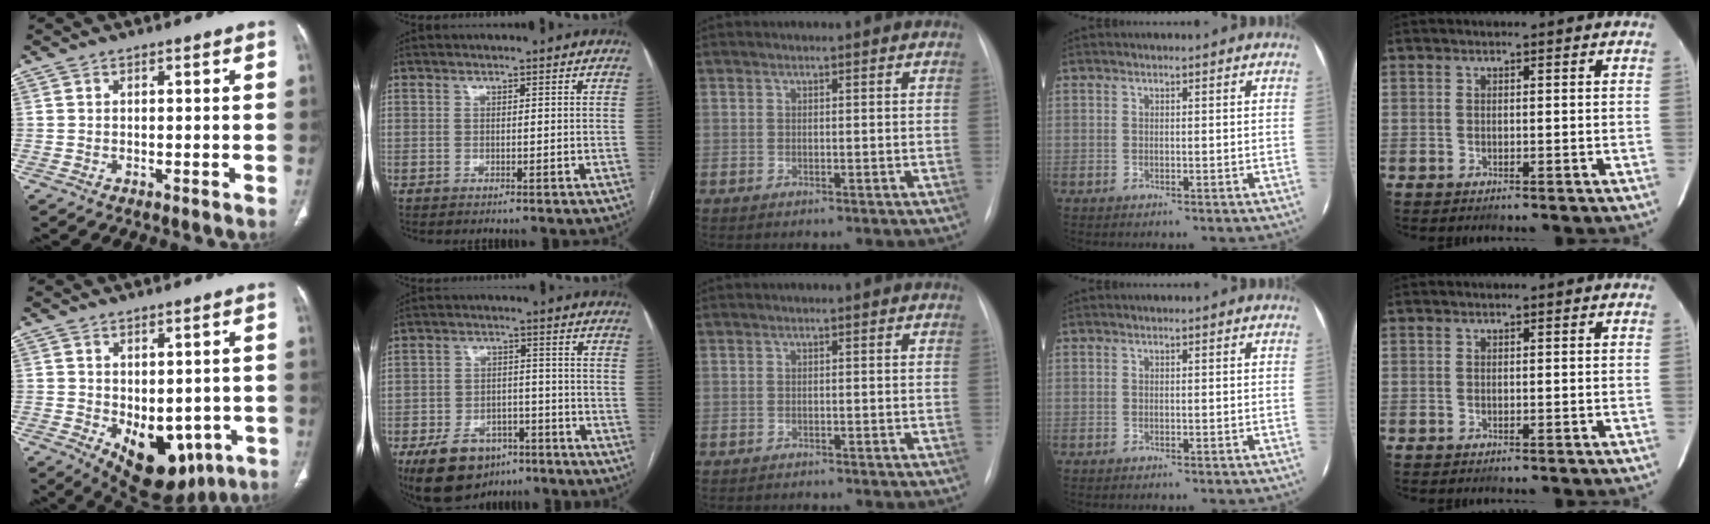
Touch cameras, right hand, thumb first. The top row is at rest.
{"thumb": {"total": 13.3, "force": [-4.0, 8.2, 9.7], "torque": [-0.104, -0.005, -0.032]}, "index": {"total": 11.1, "force": [-7.2, 6.6, 5.3], "torque": [-0.092, 0.006, -0.110]}, "middle": {"total": 1.3, "force": [-1.2, 0.4, 0.3], "torque": [-0.005, -0.002, -0.015]}}